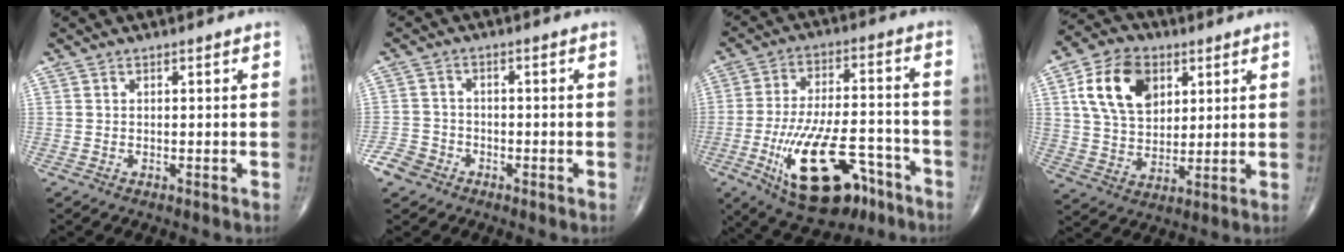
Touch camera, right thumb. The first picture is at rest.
{"total": 4.5, "force": [-3.0, 3.2, 0.8], "torque": [-0.003, 0.016, -0.060]}
{"total": 19.7, "force": [-9.5, 8.9, 14.8], "torque": [-0.244, 0.044, -0.143]}
{"total": 14.3, "force": [5.1, 9.7, 9.2], "torque": [-0.141, -0.008, 0.092]}